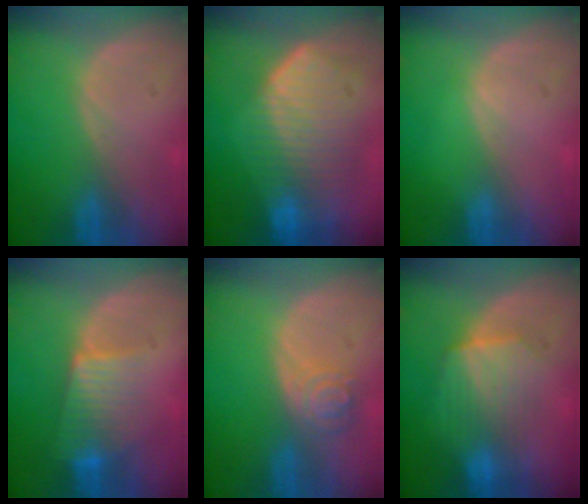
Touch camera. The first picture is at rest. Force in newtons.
{"total": 10.8, "press": 9.5, "slide": 5.1}
{"total": 0.0}
{"total": 6.9, "press": 6.2, "slide": 2.9}
{"total": 5.0, "press": 4.4, "slide": 2.3}
{"total": 7.1, "press": 7.0, "slide": 1.2}